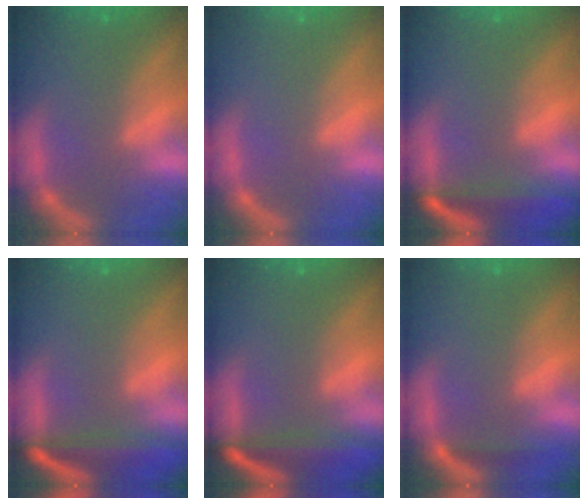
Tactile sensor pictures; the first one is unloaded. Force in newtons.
{"total": 0.0}
{"total": 5.5}
{"total": 7.1}
{"total": 7.1}
{"total": 1.4}